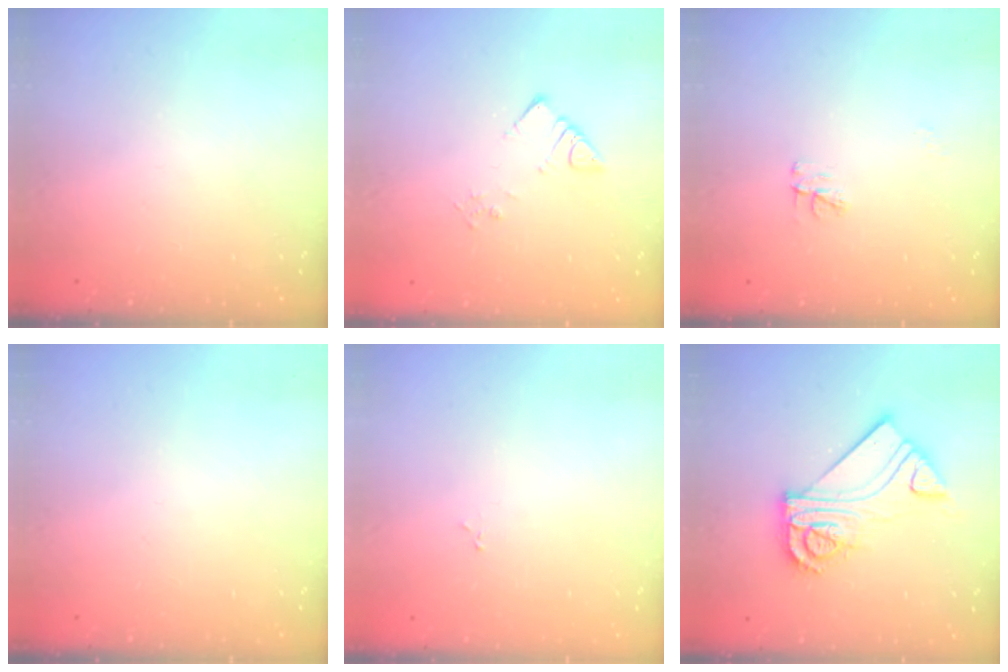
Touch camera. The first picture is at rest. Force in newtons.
{"total": 3.9, "press": 3.9, "slide": 0.2}
{"total": 3.9, "press": 3.9, "slide": 0.2}
{"total": 0.0}
{"total": 1.9, "press": 1.9, "slide": 0.3}
{"total": 13.3, "press": 13.3, "slide": 1.3}